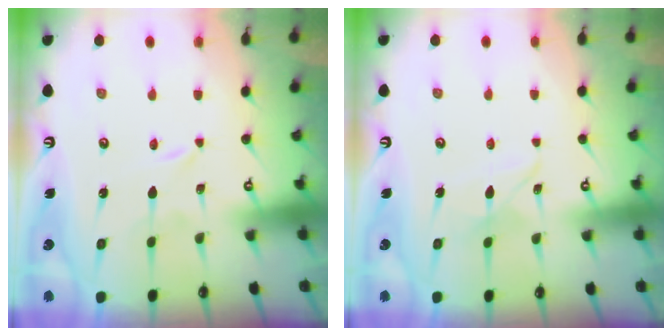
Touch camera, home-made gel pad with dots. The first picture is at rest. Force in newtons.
{"total": 7.0, "press": 6.9, "slide": 0.4}